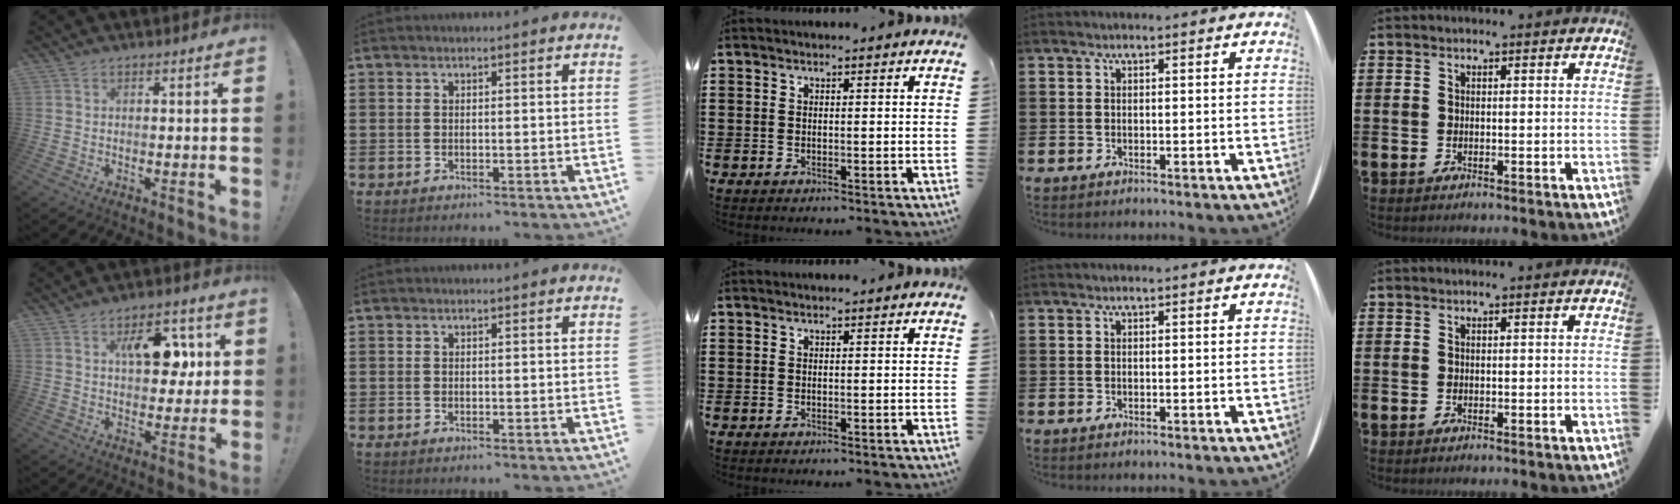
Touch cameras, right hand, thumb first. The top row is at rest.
{"thumb": {"total": 12.2, "force": [4.4, 7.5, 8.5], "torque": [-0.106, -0.004, 0.076]}}